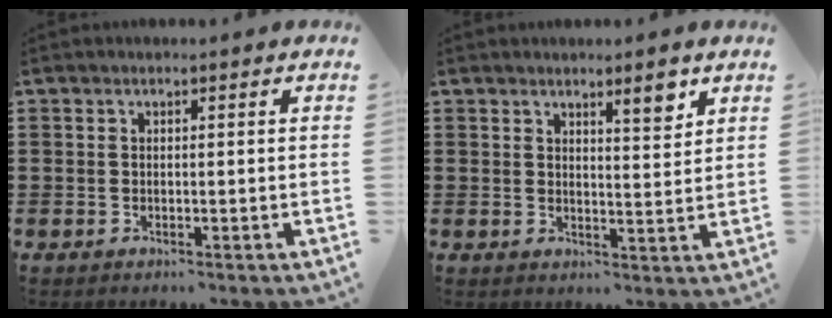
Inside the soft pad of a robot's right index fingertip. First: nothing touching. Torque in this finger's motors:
{"motor_torque": [0.06, 0.01, 0.11, 0.02]}